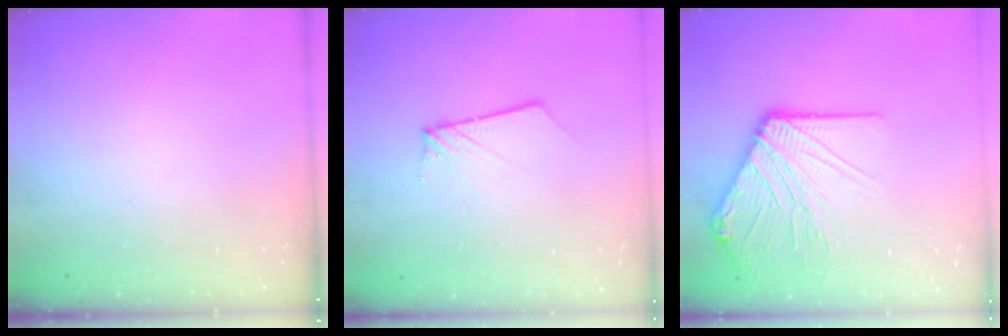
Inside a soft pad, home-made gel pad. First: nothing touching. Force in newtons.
{"total": 2.7, "press": 2.7, "slide": 0.2}
{"total": 13.7, "press": 13.6, "slide": 2.1}